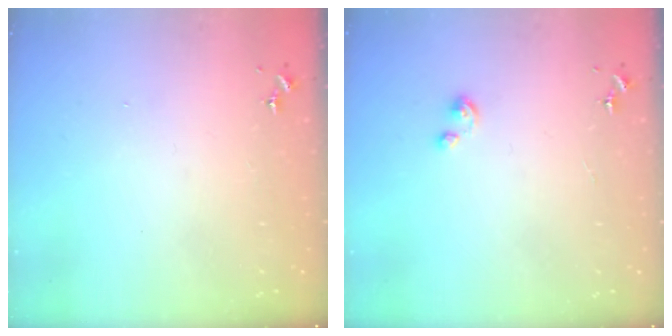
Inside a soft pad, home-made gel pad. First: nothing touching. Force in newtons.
{"total": 3.0, "press": 3.0, "slide": 0.2}